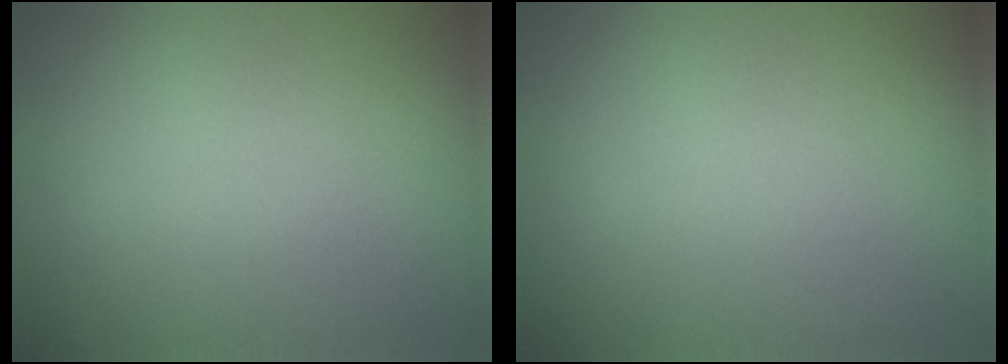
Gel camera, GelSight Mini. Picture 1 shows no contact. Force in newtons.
{"total": 0.0}